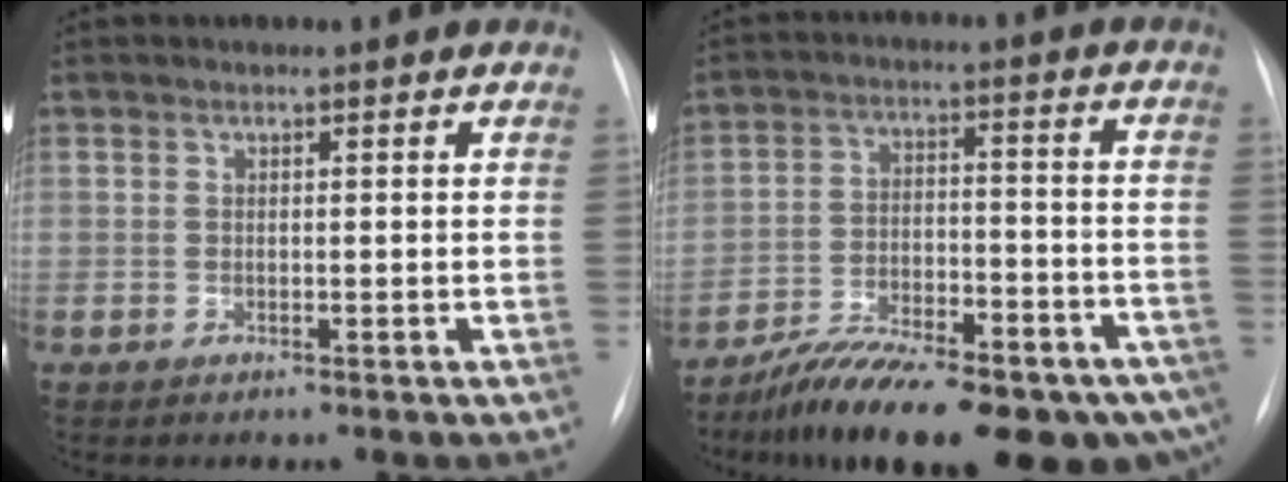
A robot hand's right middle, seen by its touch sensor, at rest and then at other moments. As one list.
[{"total": 21.2, "force": [-15.6, 6.2, 13.0], "torque": [-0.154, 0.012, -0.230]}]